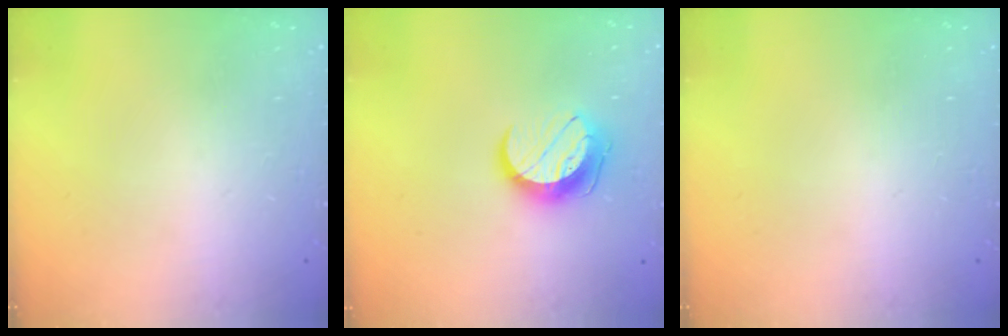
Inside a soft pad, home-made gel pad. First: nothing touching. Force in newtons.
{"total": 10.5, "press": 10.5, "slide": 0.4}
{"total": 0.0}